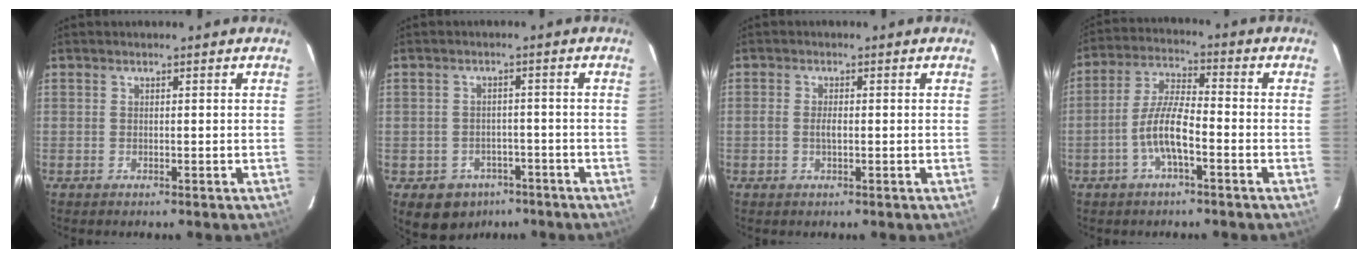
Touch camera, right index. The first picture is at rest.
{"total": 7.7, "force": [-4.6, 5.9, 2.0], "torque": [-0.051, 0.020, -0.047]}
{"total": 1.7, "force": [-0.3, 0.6, 1.6], "torque": [-0.033, 0.001, -0.007]}
{"total": 7.7, "force": [-3.3, 1.8, 6.8], "torque": [-0.144, 0.007, -0.061]}